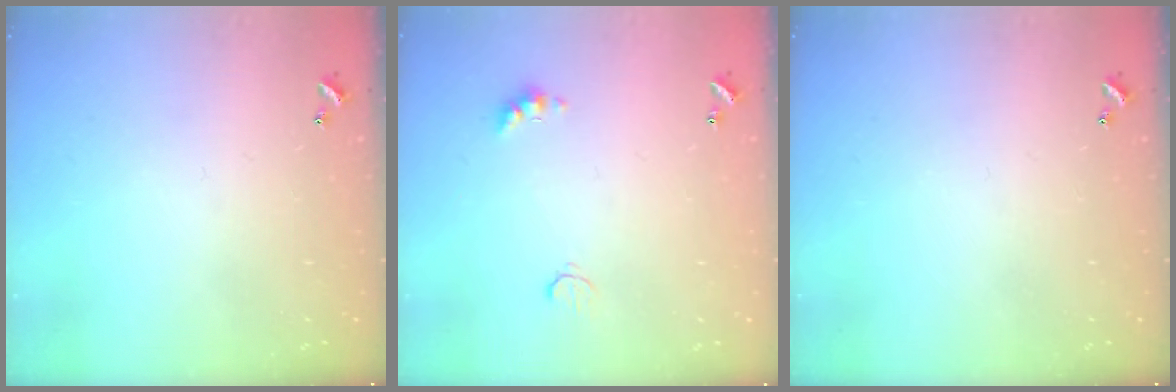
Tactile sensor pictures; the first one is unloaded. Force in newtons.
{"total": 5.1, "press": 5.1, "slide": 0.9}
{"total": 0.0}